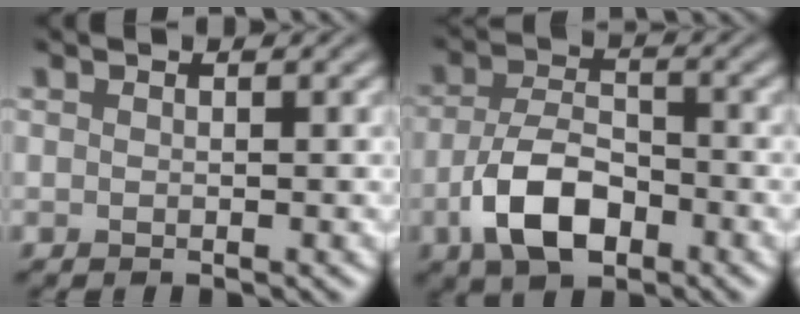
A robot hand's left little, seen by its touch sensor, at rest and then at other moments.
{"total": 6.2, "force": [-2.7, 3.3, 4.4], "torque": [-0.087, -0.004, -0.056]}